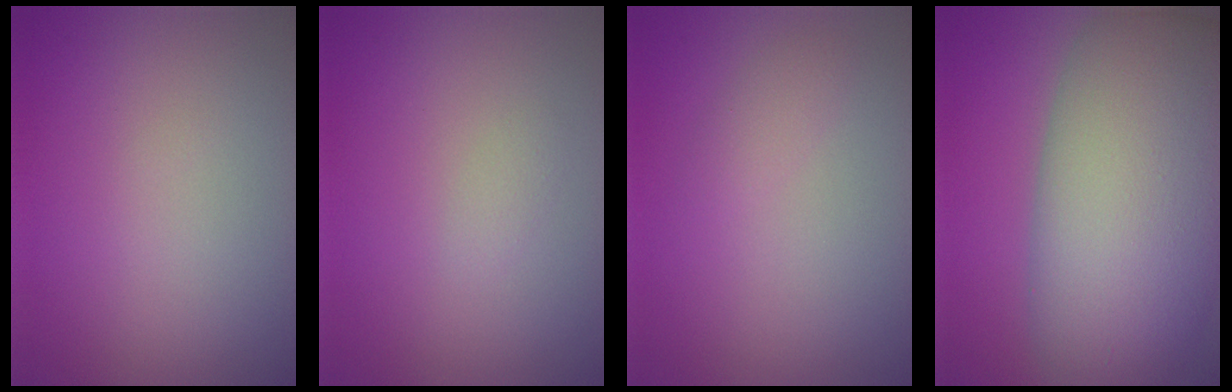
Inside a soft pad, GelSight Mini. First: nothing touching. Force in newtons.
{"total": 0.7, "press": 0.7, "slide": 0.0}
{"total": 0.9, "press": 0.9, "slide": 0.0}
{"total": 13.6, "press": 13.6, "slide": 0.7}